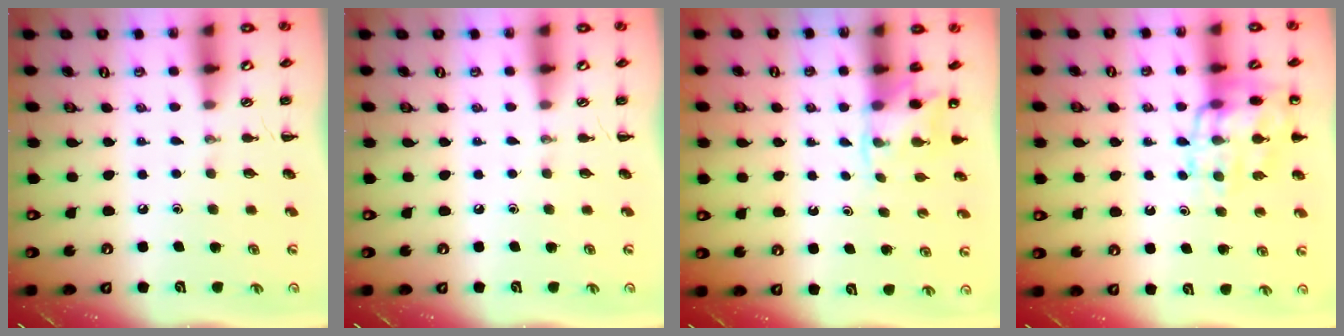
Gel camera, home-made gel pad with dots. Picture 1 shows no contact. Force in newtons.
{"total": 0.0}
{"total": 3.6, "press": 3.4, "slide": 1.3}
{"total": 13.5, "press": 13.3, "slide": 2.0}